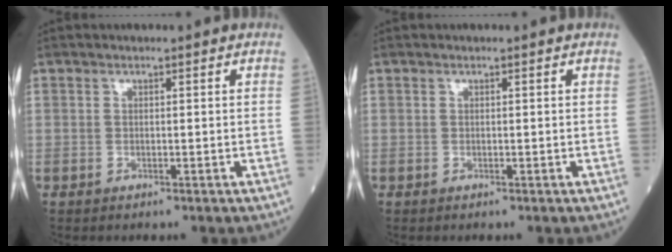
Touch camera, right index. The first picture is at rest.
{"total": 0.0}